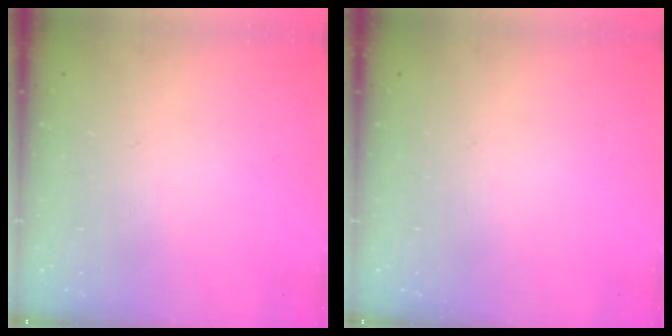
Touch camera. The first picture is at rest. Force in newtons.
{"total": 0.0}